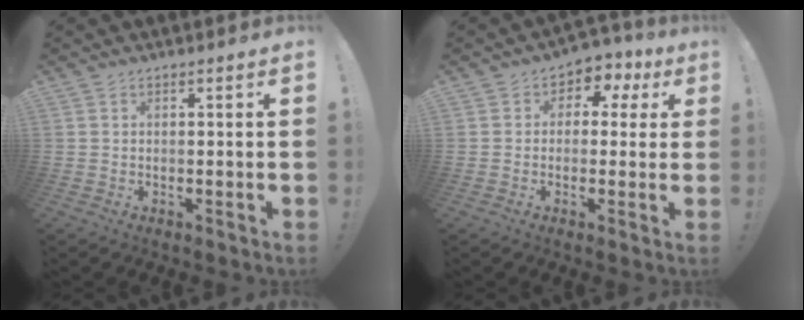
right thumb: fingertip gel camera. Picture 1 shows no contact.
{"total": 4.3, "force": [-0.3, 3.8, 1.9], "torque": [-0.016, 0.004, -0.007]}